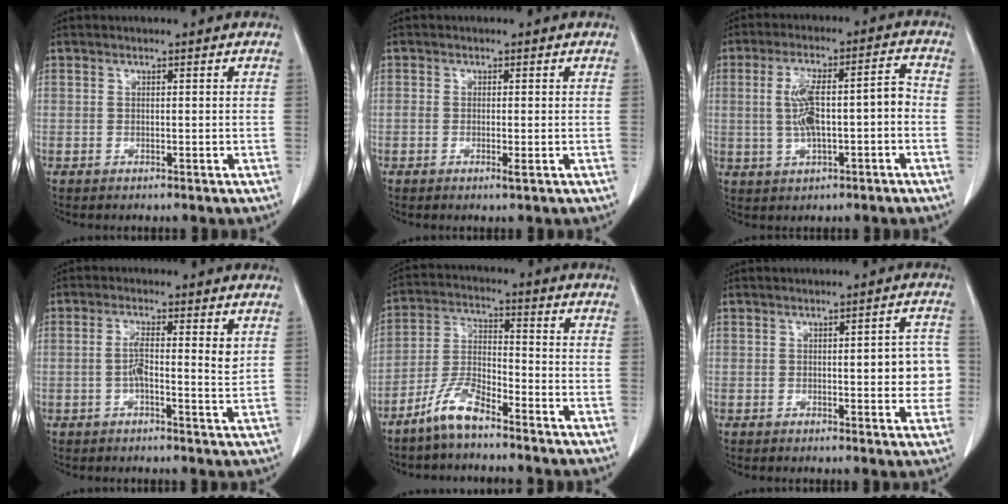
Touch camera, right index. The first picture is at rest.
{"total": 1.4, "force": [-0.5, 0.2, 1.2], "torque": [-0.019, -0.001, -0.008]}
{"total": 9.5, "force": [-0.9, 2.3, 9.1], "torque": [-0.171, 0.030, -0.008]}
{"total": 4.5, "force": [0.6, 0.8, 4.4], "torque": [-0.077, 0.005, 0.005]}
{"total": 7.0, "force": [-5.4, 1.4, 4.3], "torque": [-0.099, -0.006, -0.112]}
{"total": 6.6, "force": [-0.1, 2.2, 6.2], "torque": [-0.061, 0.010, -0.003]}